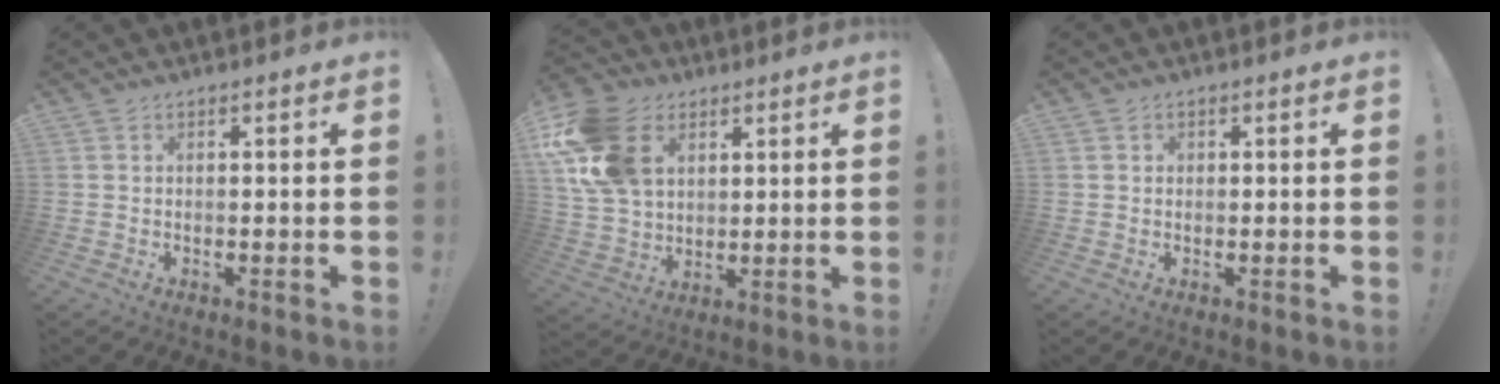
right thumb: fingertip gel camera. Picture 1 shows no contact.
{"total": 19.2, "force": [7.1, 13.8, 11.3], "torque": [-0.232, -0.021, 0.137]}
{"total": 0.6, "force": [0.2, 0.6, 0.0], "torque": [0.007, -0.002, 0.002]}